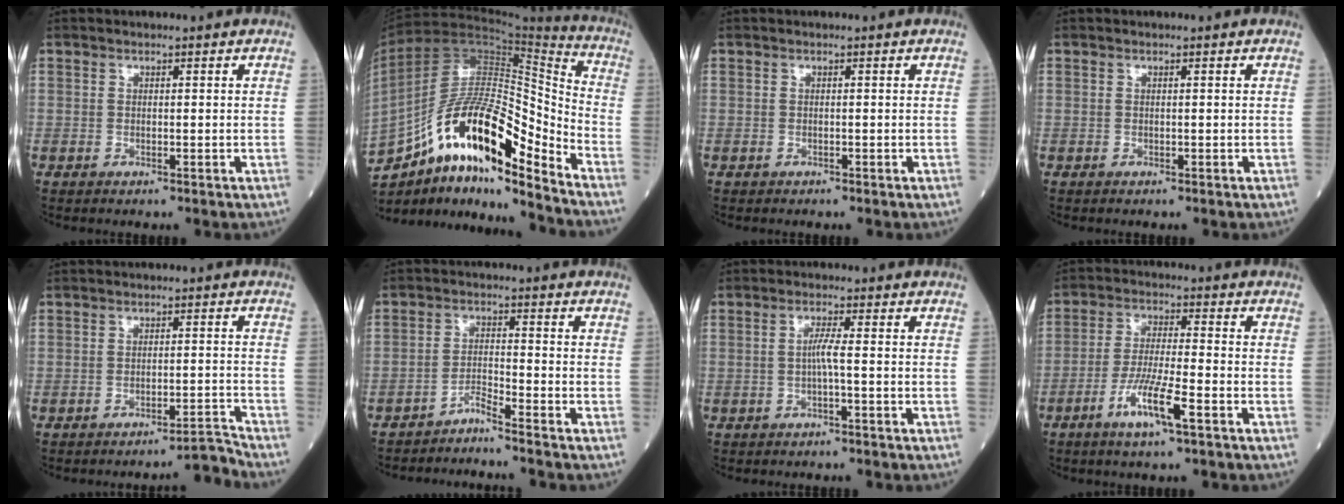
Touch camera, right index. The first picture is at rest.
{"total": 20.5, "force": [-12.1, 4.3, 15.9], "torque": [-0.309, 0.014, -0.210]}
{"total": 0.0}
{"total": 0.0}
{"total": 3.6, "force": [-3.2, -1.5, 0.2], "torque": [0.005, 0.001, -0.046]}
{"total": 3.3, "force": [-3.0, -1.4, 0.5], "torque": [-0.011, -0.015, -0.057]}
{"total": 2.1, "force": [-0.4, -0.2, 2.1], "torque": [-0.038, 0.002, -0.007]}
{"total": 7.7, "force": [-3.8, 0.1, 6.7], "torque": [-0.135, -0.010, -0.073]}